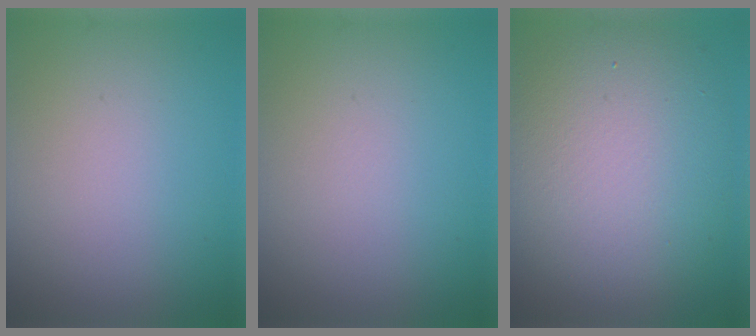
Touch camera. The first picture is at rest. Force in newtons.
{"total": 0.0}
{"total": 11.0, "press": 11.0, "slide": 0.8}